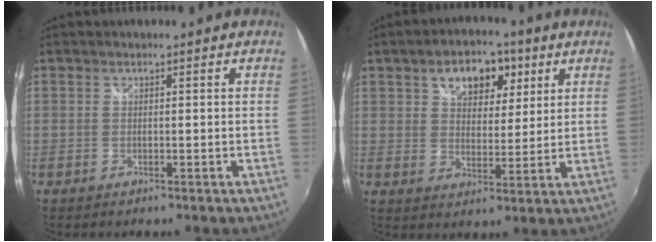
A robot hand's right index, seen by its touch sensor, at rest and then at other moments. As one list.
[{"total": 10.8, "force": [5.3, 6.7, 6.5], "torque": [-0.110, 0.029, 0.086]}]